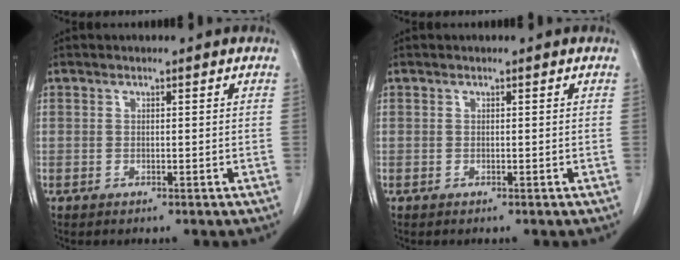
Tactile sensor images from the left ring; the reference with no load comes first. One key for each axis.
{"total": 0.0}